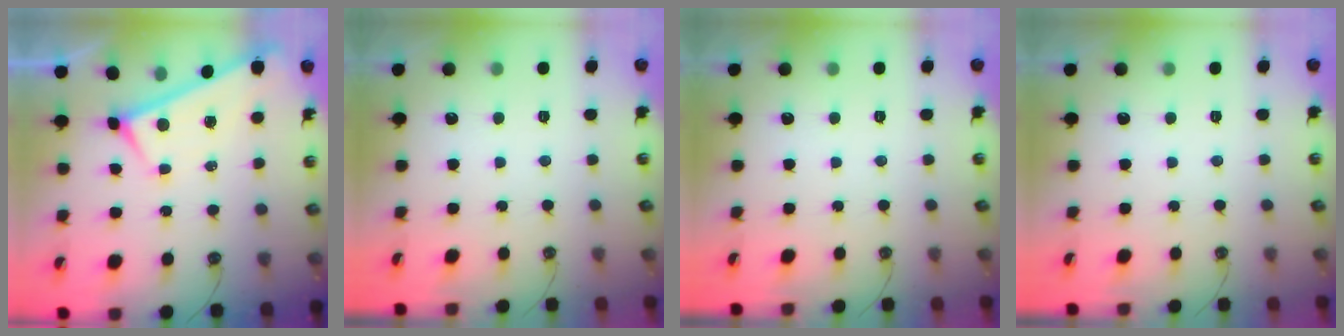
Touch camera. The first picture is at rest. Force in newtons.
{"total": 0.0}
{"total": 0.0}
{"total": 0.0}